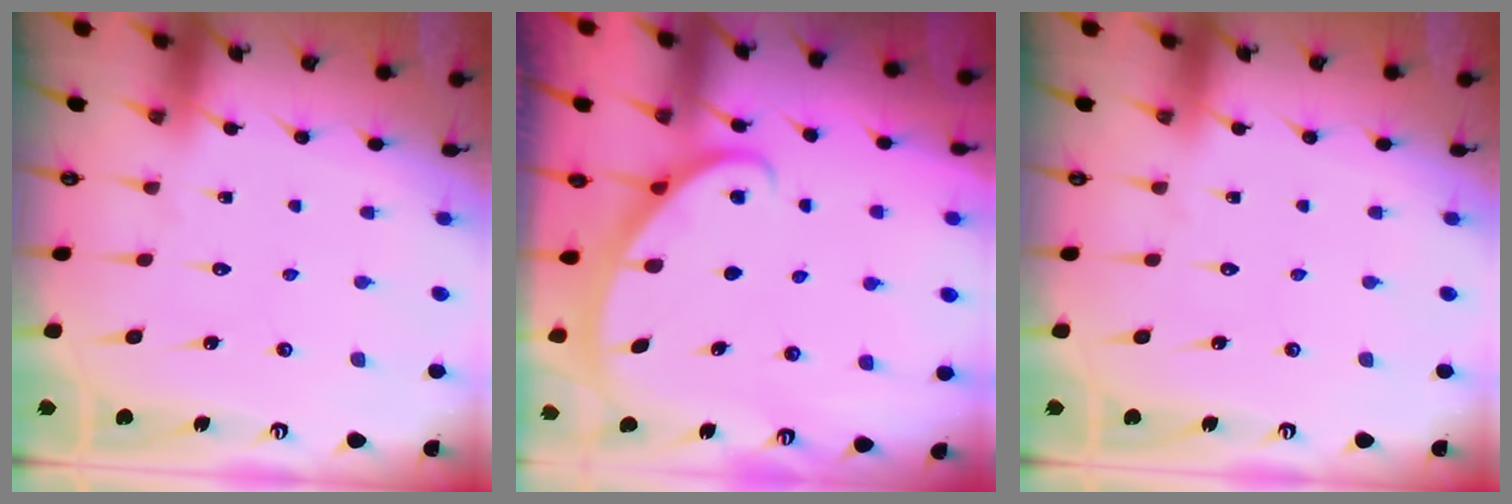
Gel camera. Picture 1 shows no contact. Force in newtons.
{"total": 2.8, "press": 2.8, "slide": 0.1}
{"total": 0.0}